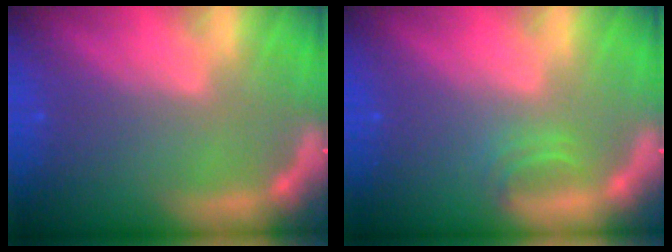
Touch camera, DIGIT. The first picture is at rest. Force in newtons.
{"total": 1.4}